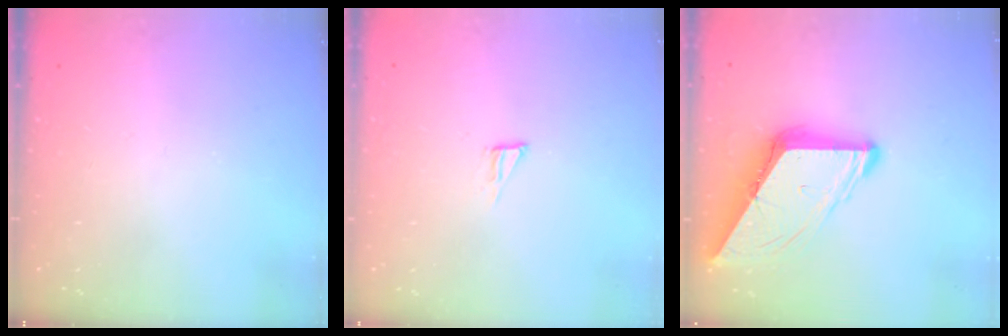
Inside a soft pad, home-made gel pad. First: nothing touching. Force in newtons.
{"total": 3.4, "press": 3.4, "slide": 0.3}
{"total": 10.6, "press": 10.5, "slide": 1.3}